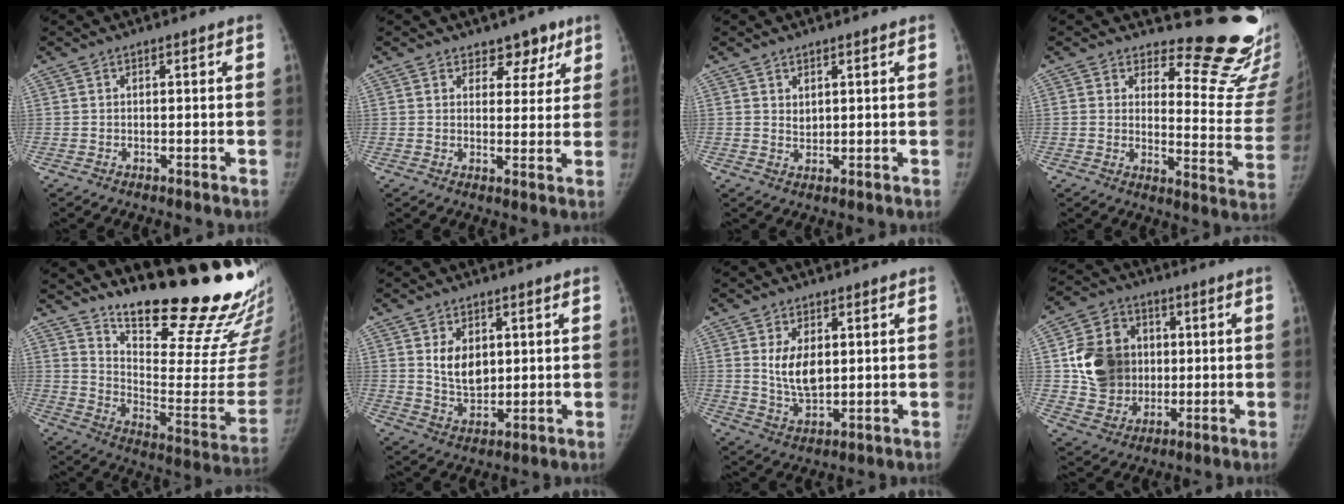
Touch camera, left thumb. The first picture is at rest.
{"total": 5.3, "force": [3.6, 3.4, 1.7], "torque": [0.017, -0.018, 0.049]}
{"total": 1.9, "force": [1.1, 1.2, 0.9], "torque": [-0.008, -0.010, 0.023]}
{"total": 17.4, "force": [15.8, 5.0, 5.4], "torque": [-0.013, -0.180, 0.172]}
{"total": 26.6, "force": [21.6, 5.1, 14.8], "torque": [-0.185, -0.178, 0.304]}
{"total": 7.4, "force": [2.0, 5.1, 5.0], "torque": [-0.059, -0.018, 0.045]}
{"total": 7.8, "force": [1.6, 4.6, 6.0], "torque": [-0.090, -0.016, 0.040]}
{"total": 15.2, "force": [1.5, 12.9, 8.0], "torque": [-0.112, 0.001, 0.035]}